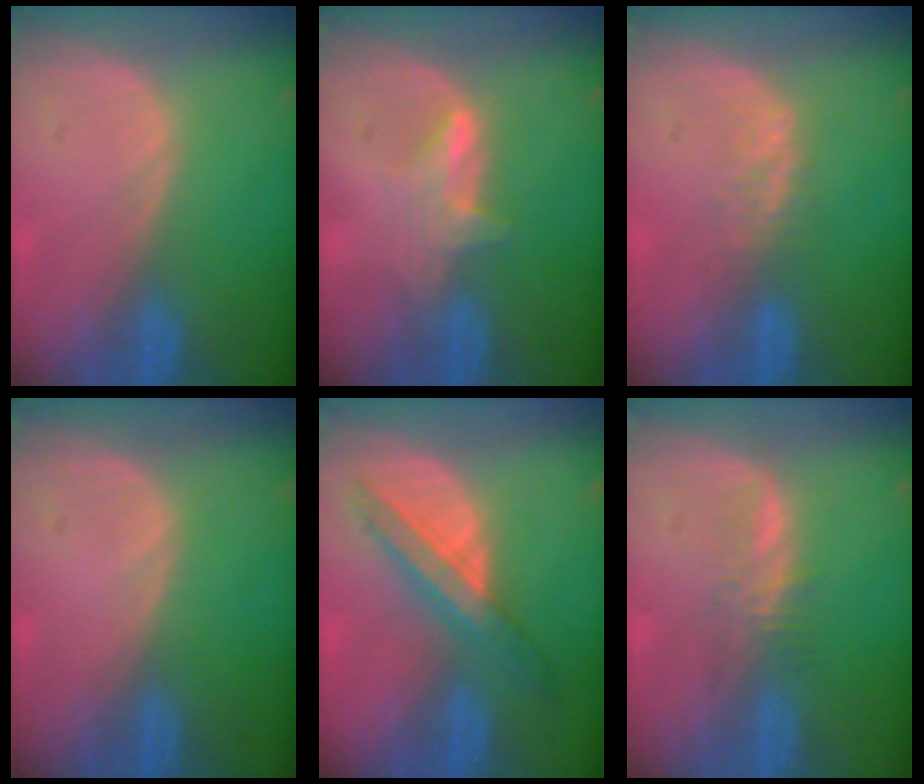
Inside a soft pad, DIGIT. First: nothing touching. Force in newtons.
{"total": 3.3, "press": 3.3, "slide": 0.4}
{"total": 2.3, "press": 2.3, "slide": 0.5}
{"total": 0.0}
{"total": 6.5, "press": 6.3, "slide": 1.6}
{"total": 2.4, "press": 2.4, "slide": 0.2}